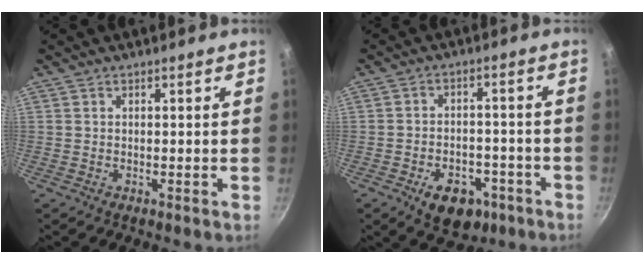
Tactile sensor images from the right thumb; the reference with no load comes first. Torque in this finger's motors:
{"motor_torque": [-0.25, 0.23, 0.08, 0.41, -0.01]}